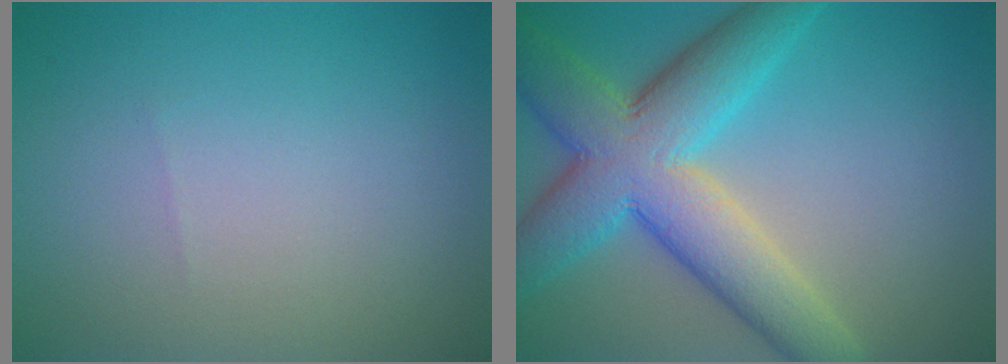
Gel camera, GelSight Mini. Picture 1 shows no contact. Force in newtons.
{"total": 9.8, "press": 9.7, "slide": 0.6}